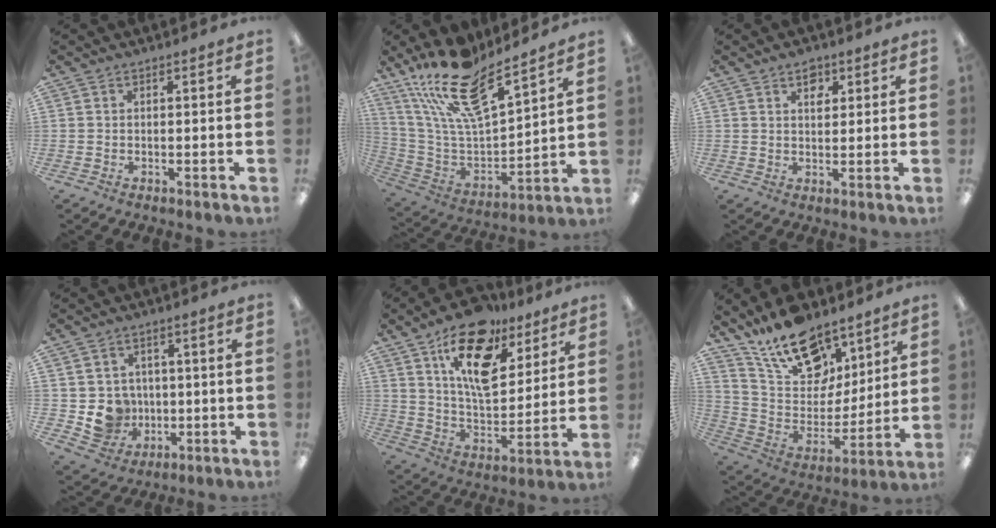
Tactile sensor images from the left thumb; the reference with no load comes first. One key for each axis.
{"total": 20.7, "fx": 15.4, "fy": 6.8, "fz": 12.1, "tx": -0.226, "ty": -0.102, "tz": 0.271}
{"total": 4.0, "fx": 2.4, "fy": 2.3, "fz": 2.1, "tx": -0.007, "ty": -0.013, "tz": 0.036}
{"total": 8.0, "fx": -0.1, "fy": 7.9, "fz": 1.5, "tx": -0.047, "ty": 0.006, "tz": 0.012}
{"total": 20.2, "fx": 11.7, "fy": 10.5, "fz": 12.7, "tx": -0.198, "ty": -0.053, "tz": 0.202}
{"total": 19.2, "fx": 13.8, "fy": 10.3, "fz": 8.3, "tx": -0.151, "ty": -0.083, "tz": 0.253}